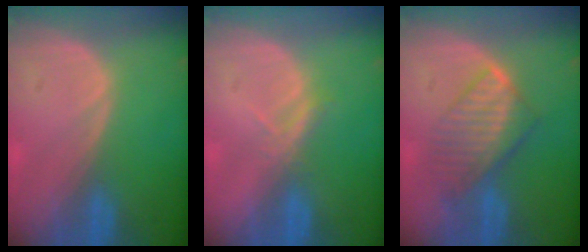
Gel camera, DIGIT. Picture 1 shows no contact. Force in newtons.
{"total": 2.1, "press": 1.9, "slide": 0.9}
{"total": 7.2, "press": 6.6, "slide": 2.9}